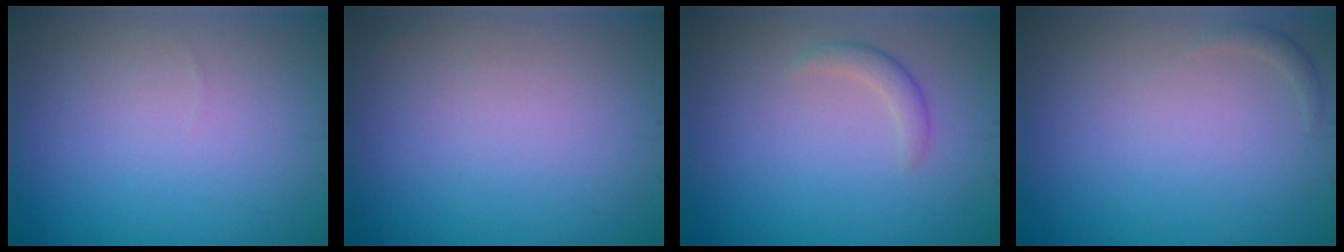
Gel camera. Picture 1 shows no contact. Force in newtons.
{"total": 0.0}
{"total": 1.4, "press": 1.4, "slide": 0.1}
{"total": 0.7, "press": 0.7, "slide": 0.1}